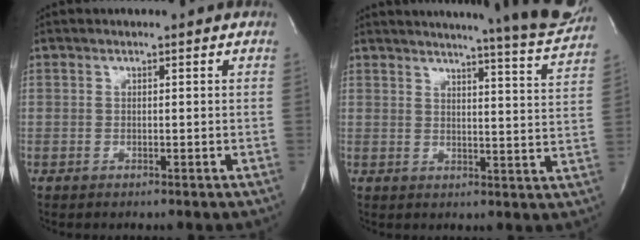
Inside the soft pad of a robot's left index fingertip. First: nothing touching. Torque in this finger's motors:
{"motor_torque": [0.02, -0.02, 0.27, 0.04]}